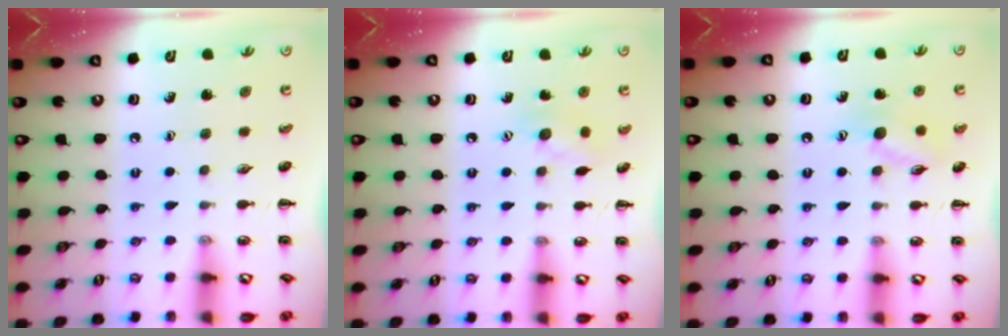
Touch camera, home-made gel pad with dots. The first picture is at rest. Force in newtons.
{"total": 7.4, "press": 7.3, "slide": 1.3}
{"total": 9.2, "press": 9.1, "slide": 1.0}